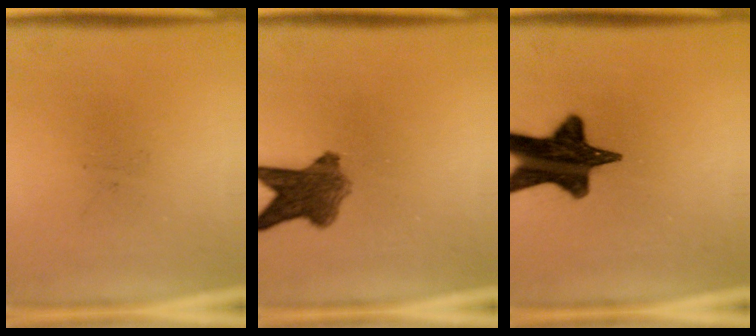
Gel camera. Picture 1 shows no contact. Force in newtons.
{"total": 7.8}
{"total": 15.6}